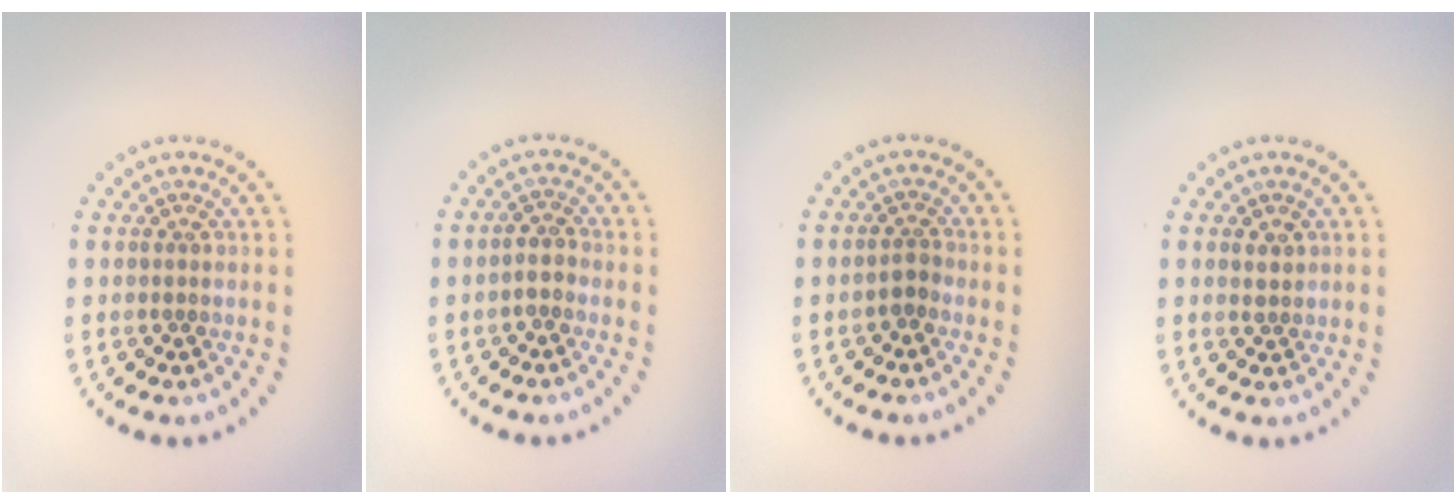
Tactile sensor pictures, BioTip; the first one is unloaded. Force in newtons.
{"total": 1.5, "press": 1.3, "slide": 0.8}
{"total": 1.2, "press": 0.9, "slide": 0.8}
{"total": 1.2, "press": 1.0, "slide": 0.6}